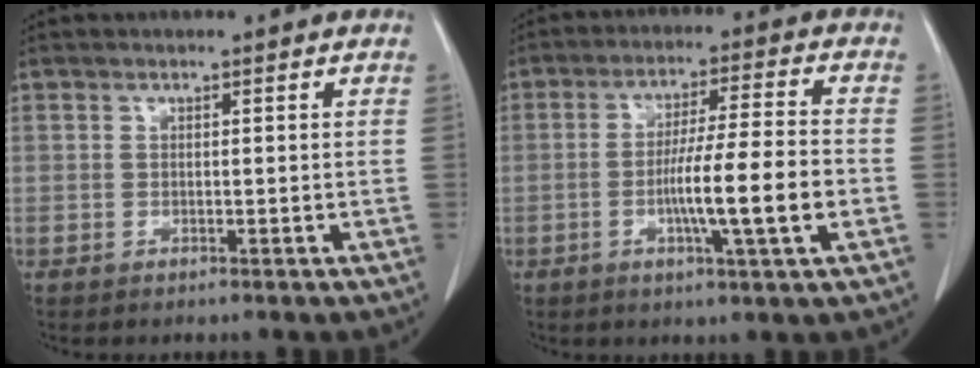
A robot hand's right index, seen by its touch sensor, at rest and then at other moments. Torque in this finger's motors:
{"motor_torque": [1.48, -0.64, 0.79, 0.13]}